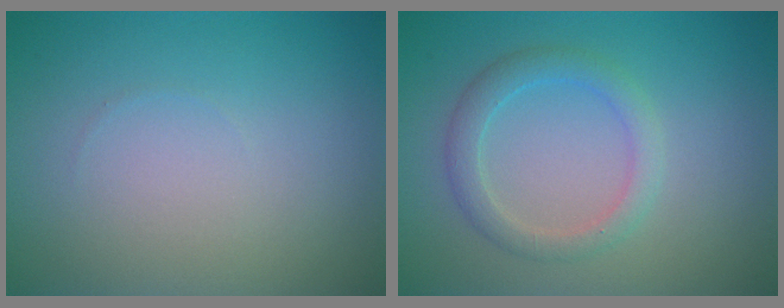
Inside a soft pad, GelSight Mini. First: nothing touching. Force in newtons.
{"total": 2.5, "press": 2.5, "slide": 0.0}